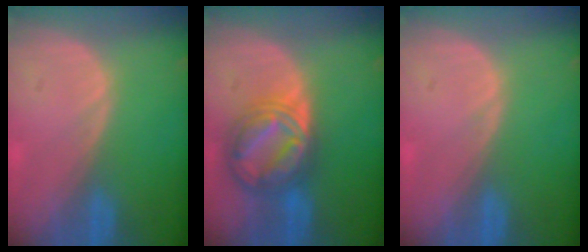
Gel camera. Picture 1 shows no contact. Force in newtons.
{"total": 8.8, "press": 8.7, "slide": 0.8}
{"total": 0.5, "press": 0.1, "slide": 0.5}